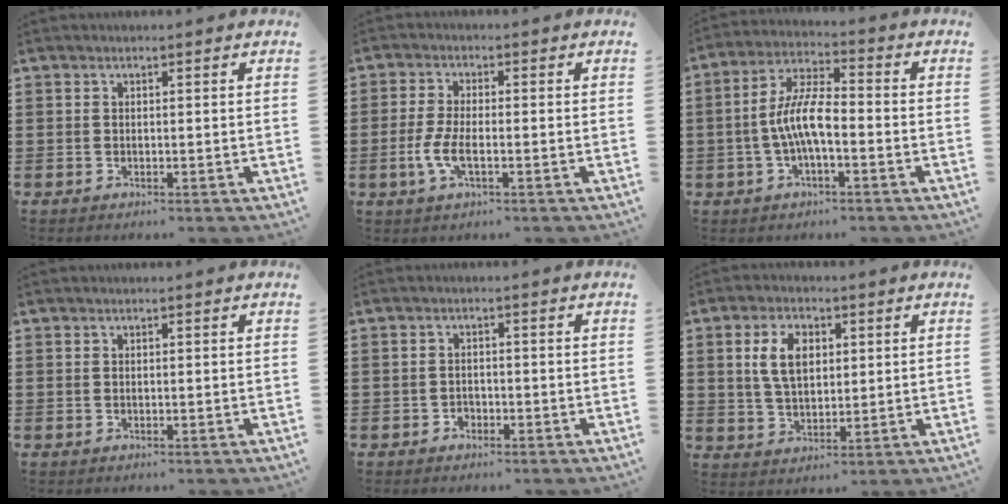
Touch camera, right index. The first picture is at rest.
{"total": 4.8, "force": [-1.5, 1.4, 4.3], "torque": [-0.101, -0.007, -0.035]}
{"total": 8.0, "force": [-1.8, 2.6, 7.3], "torque": [-0.161, -0.004, -0.039]}
{"total": 0.0}
{"total": 1.4, "force": [-1.0, 1.0, 0.2], "torque": [-0.008, 0.000, -0.024]}
{"total": 6.6, "force": [1.6, 4.0, 5.0], "torque": [-0.108, 0.010, 0.023]}